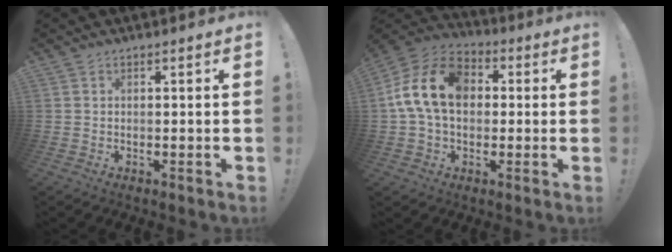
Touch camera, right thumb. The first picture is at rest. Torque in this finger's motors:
{"motor_torque": [1.22, 1.12, 1.00, 0.14, 0.56]}